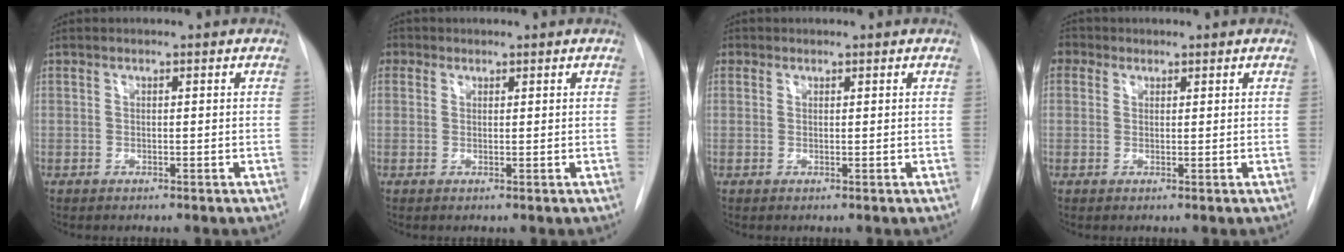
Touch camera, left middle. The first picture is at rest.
{"total": 1.8, "force": [0.8, 1.6, 0.2], "torque": [0.004, 0.005, 0.009]}
{"total": 0.8, "force": [0.3, 0.7, 0.0], "torque": [0.010, 0.000, 0.001]}
{"total": 2.4, "force": [1.1, 2.1, 0.5], "torque": [-0.004, 0.009, 0.016]}